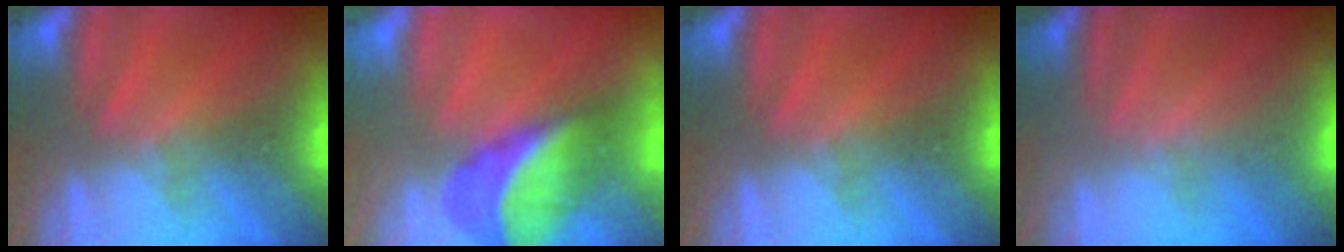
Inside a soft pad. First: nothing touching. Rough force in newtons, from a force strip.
{"total": 2.8}
{"total": 0.0}
{"total": 2.1}